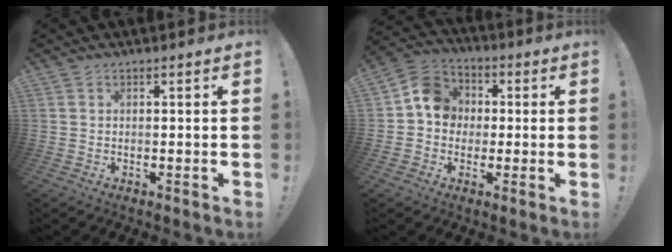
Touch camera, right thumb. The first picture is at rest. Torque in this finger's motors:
{"motor_torque": [-0.01, 0.92, 0.53, -0.48, 0.22]}